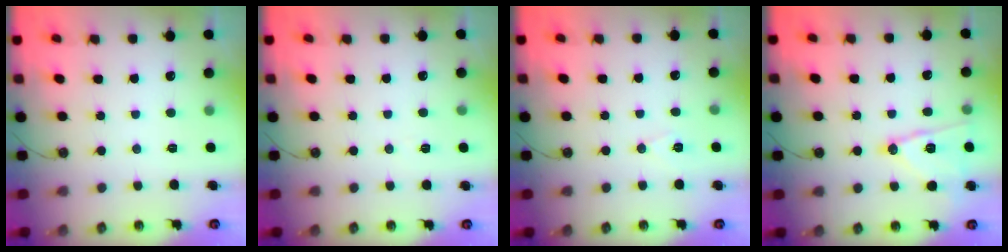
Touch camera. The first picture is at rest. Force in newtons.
{"total": 2.9, "press": 2.2, "slide": 1.9}
{"total": 5.5, "press": 3.3, "slide": 4.4}
{"total": 12.8, "press": 12.8, "slide": 0.7}